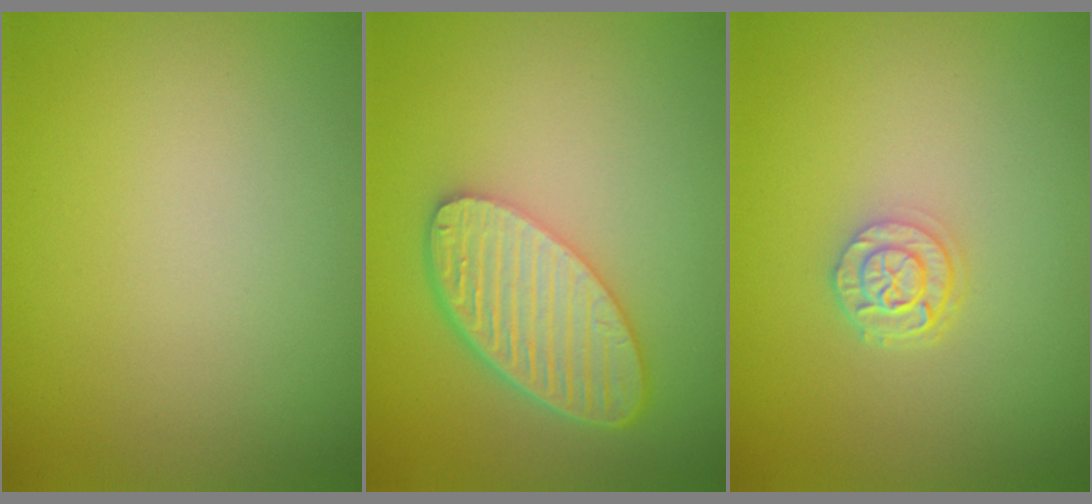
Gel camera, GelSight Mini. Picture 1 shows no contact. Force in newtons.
{"total": 5.9, "press": 4.5, "slide": 3.8}
{"total": 2.3, "press": 1.9, "slide": 1.4}